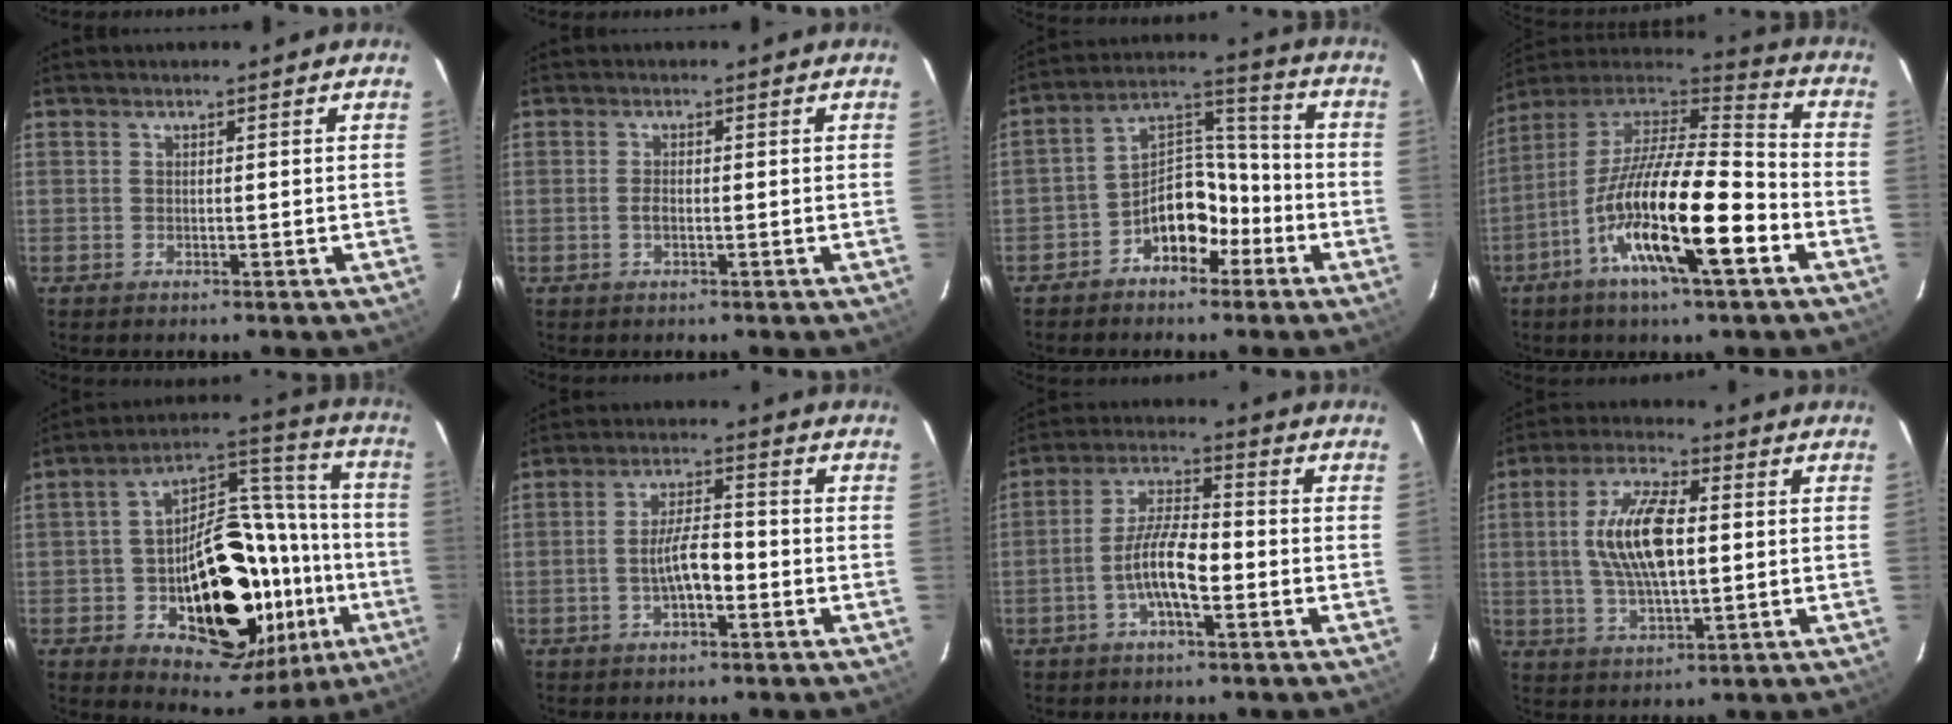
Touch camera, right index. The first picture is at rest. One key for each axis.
{"total": 1.3, "fx": -0.4, "fy": 0.6, "fz": 1.1, "tx": -0.024, "ty": 0.001, "tz": -0.009}
{"total": 9.5, "fx": -5.5, "fy": 6.1, "fz": 4.7, "tx": -0.080, "ty": 0.046, "tz": -0.089}
{"total": 21.3, "fx": -8.7, "fy": 4.6, "fz": 18.9, "tx": -0.342, "ty": -0.028, "tz": -0.169}
{"total": 29.6, "fx": -8.8, "fy": 18.9, "fz": 20.9, "tx": -0.323, "ty": 0.042, "tz": -0.105}
{"total": 6.1, "fx": -2.0, "fy": 2.1, "fz": 5.3, "tx": -0.100, "ty": 0.006, "tz": -0.029}
{"total": 8.3, "fx": -2.8, "fy": 2.5, "fz": 7.4, "tx": -0.149, "ty": 0.006, "tz": -0.051}
{"total": 12.5, "fx": 1.0, "fy": 5.1, "fz": 11.4, "tx": -0.221, "ty": 0.010, "tz": 0.020}